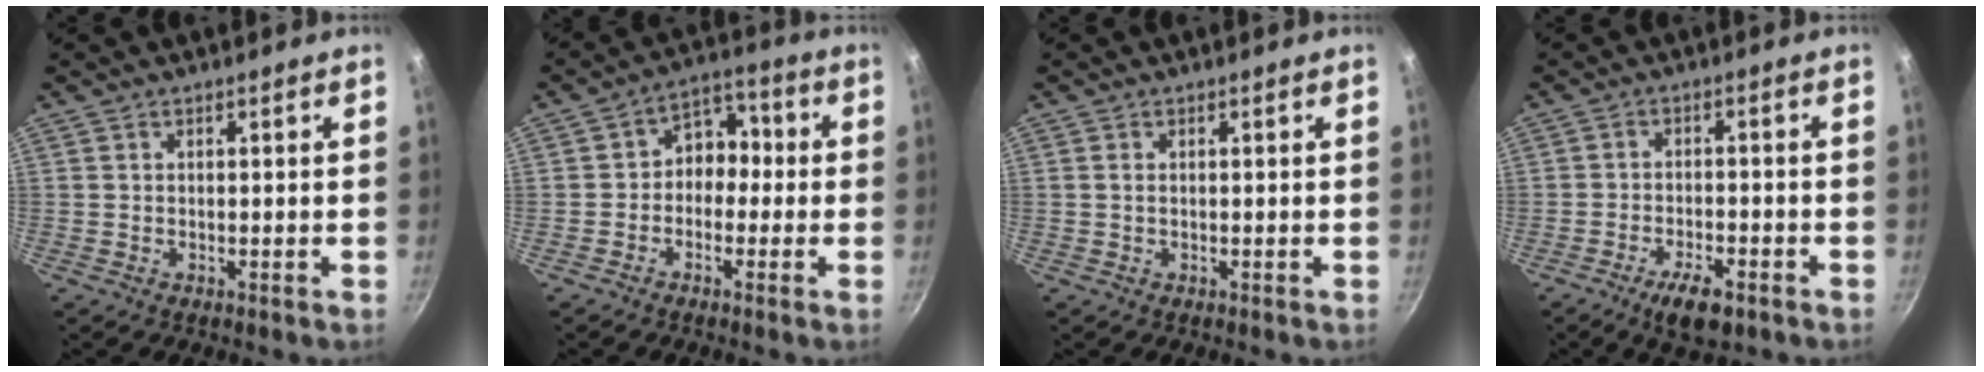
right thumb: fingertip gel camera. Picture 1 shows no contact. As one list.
[{"total": 7.1, "force": [-0.9, 5.7, 4.2], "torque": [-0.008, 0.032, -0.032]}, {"total": 0.8, "force": [0.1, 0.5, 0.6], "torque": [-0.012, 0.000, 0.000]}, {"total": 7.7, "force": [-4.5, 3.2, 5.4], "torque": [-0.081, 0.022, -0.066]}]